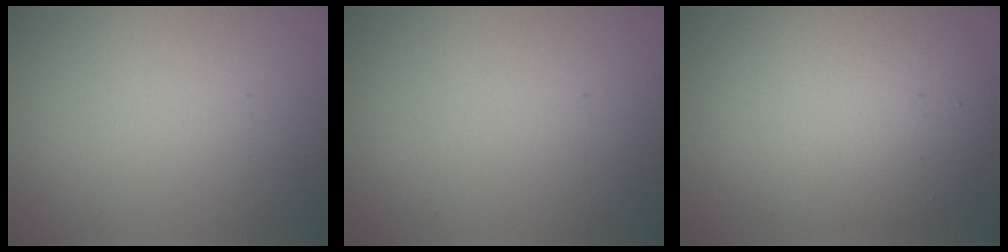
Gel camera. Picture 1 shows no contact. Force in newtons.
{"total": 0.0}
{"total": 8.5, "press": 8.4, "slide": 1.1}